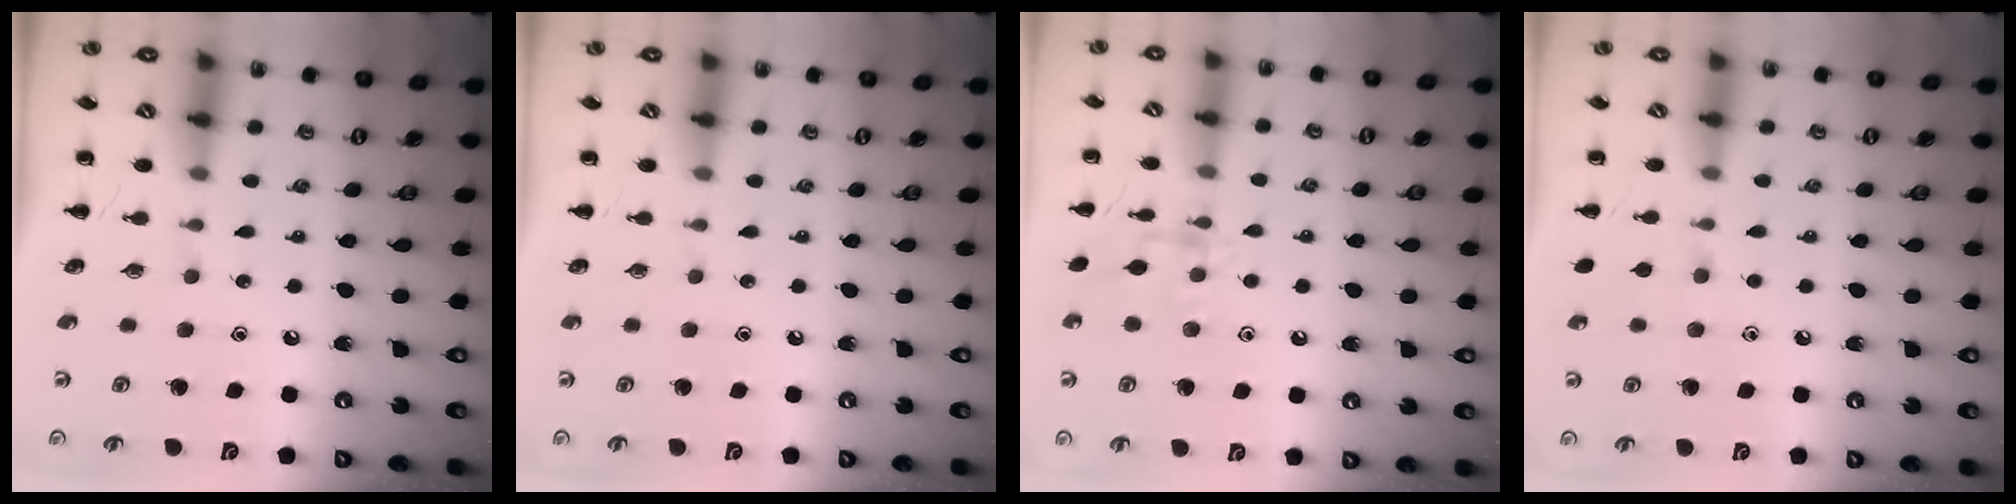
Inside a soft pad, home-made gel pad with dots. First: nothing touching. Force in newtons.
{"total": 0.0}
{"total": 9.0, "press": 8.9, "slide": 1.1}
{"total": 3.7, "press": 3.5, "slide": 1.2}